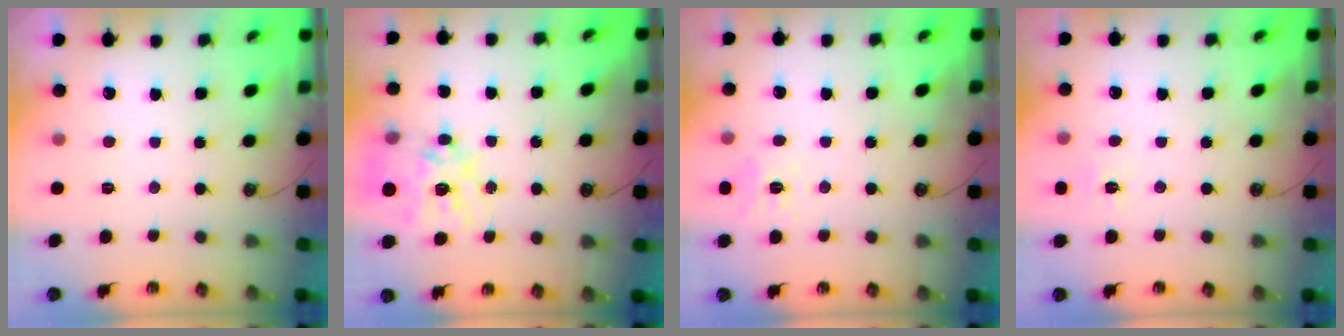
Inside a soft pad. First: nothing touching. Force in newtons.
{"total": 17.4, "press": 17.4, "slide": 1.6}
{"total": 8.3, "press": 8.3, "slide": 1.1}
{"total": 4.4, "press": 4.3, "slide": 0.6}